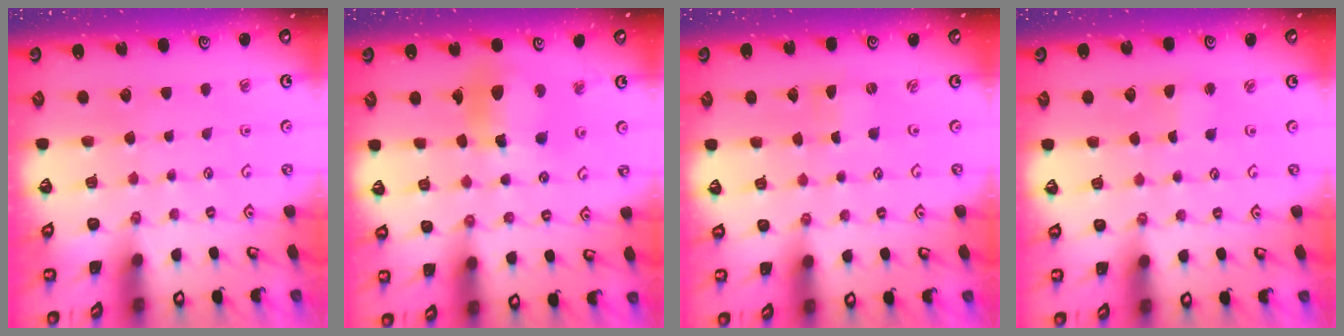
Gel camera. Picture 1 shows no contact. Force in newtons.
{"total": 11.5, "press": 11.4, "slide": 1.2}
{"total": 0.0}
{"total": 1.2, "press": 1.2, "slide": 0.2}